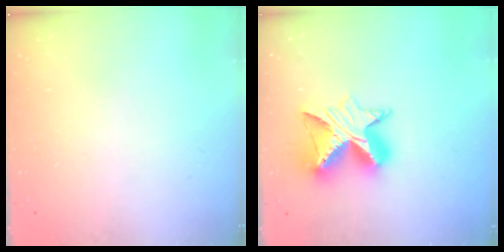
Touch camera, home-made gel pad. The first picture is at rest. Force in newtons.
{"total": 12.4, "press": 12.4, "slide": 1.3}